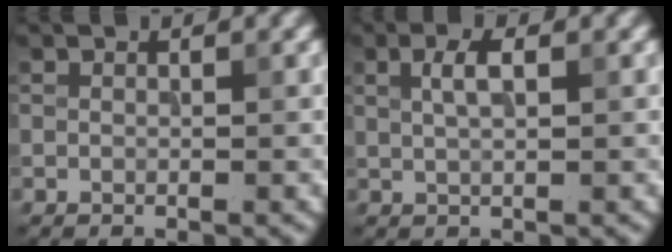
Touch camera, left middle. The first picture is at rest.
{"total": 2.1, "force": [0.7, 0.7, 1.8], "torque": [-0.035, 0.004, 0.013]}